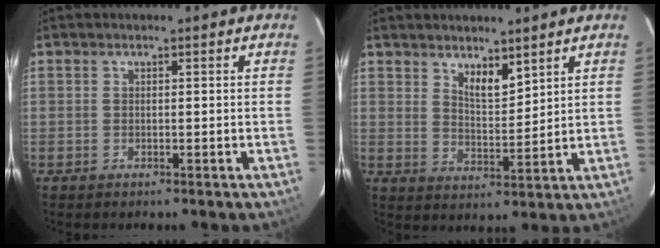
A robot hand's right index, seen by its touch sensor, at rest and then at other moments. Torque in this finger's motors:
{"motor_torque": [0.09, 0.21, 0.03, 0.04]}